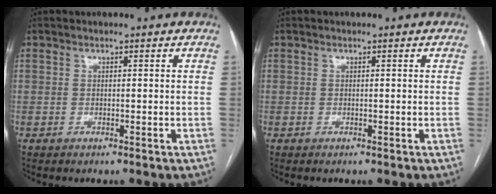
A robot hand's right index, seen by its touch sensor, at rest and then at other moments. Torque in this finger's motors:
{"motor_torque": [0.00, 0.00, 0.00, 0.00]}